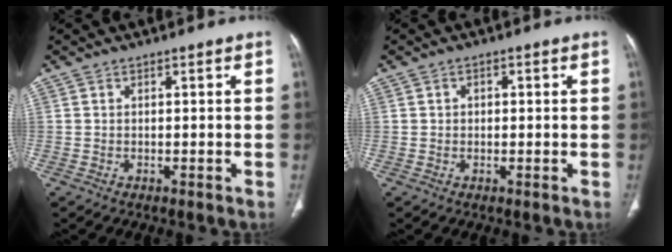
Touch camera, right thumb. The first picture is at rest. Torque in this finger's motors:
{"motor_torque": [-0.08, 0.01, -0.15, -0.09, 0.04]}